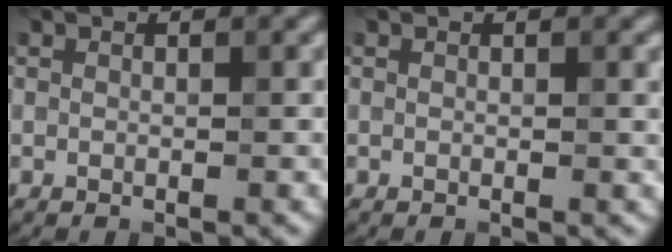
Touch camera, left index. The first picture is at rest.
{"total": 0.5, "force": [0.2, 0.2, 0.5], "torque": [-0.007, -0.001, 0.004]}